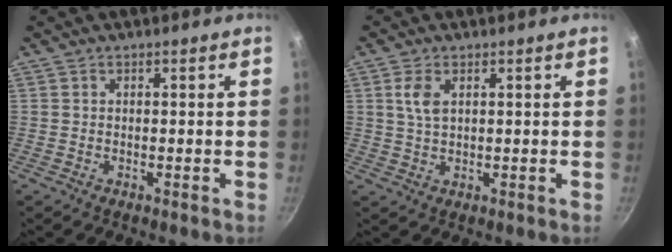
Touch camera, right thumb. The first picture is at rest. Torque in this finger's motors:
{"motor_torque": [0.43, 0.56, 0.73, -0.43, 0.01]}